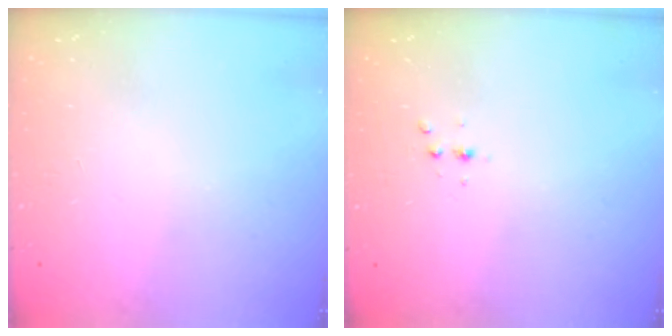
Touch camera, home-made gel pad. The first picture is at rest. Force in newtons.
{"total": 2.3, "press": 2.3, "slide": 0.3}